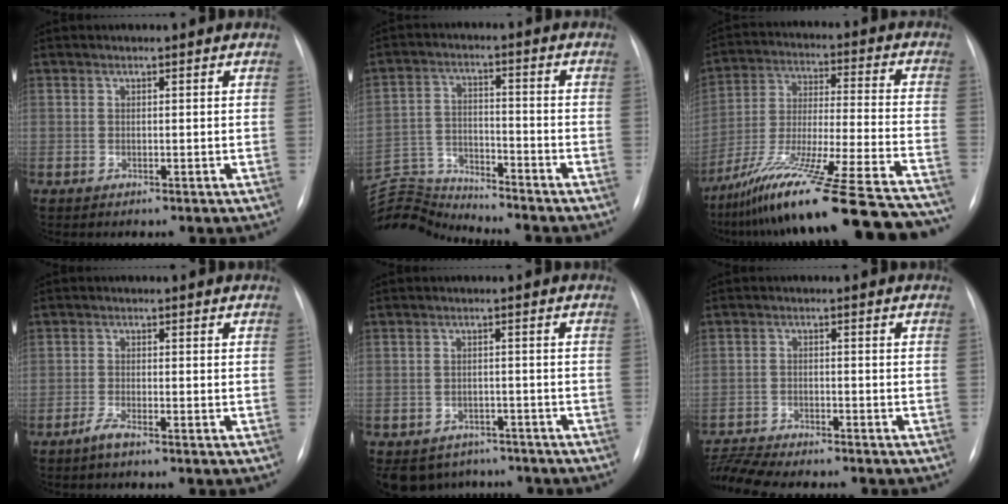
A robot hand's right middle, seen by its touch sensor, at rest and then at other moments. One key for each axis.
{"total": 11.2, "fx": -11.2, "fy": -0.5, "fz": -0.2, "tx": 0.000, "ty": 0.021, "tz": -0.208}
{"total": 29.7, "fx": -25.3, "fy": 0.0, "fz": 15.6, "tx": -0.206, "ty": -0.037, "tz": -0.389}
{"total": 1.7, "fx": -1.4, "fy": -0.1, "fz": 1.1, "tx": -0.033, "ty": -0.005, "tz": -0.030}
{"total": 9.0, "fx": -7.6, "fy": 4.8, "fz": 1.0, "tx": -0.017, "ty": 0.012, "tz": -0.092}
{"total": 10.3, "fx": -9.6, "fy": 1.2, "fz": 3.5, "tx": -0.064, "ty": 0.001, "tz": -0.153}